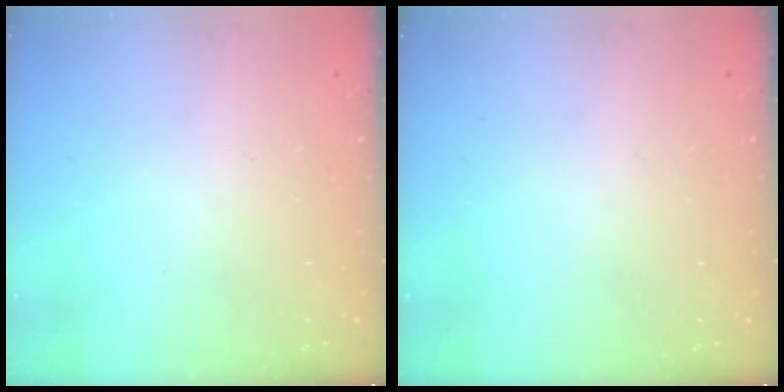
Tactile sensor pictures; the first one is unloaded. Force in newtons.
{"total": 0.0}